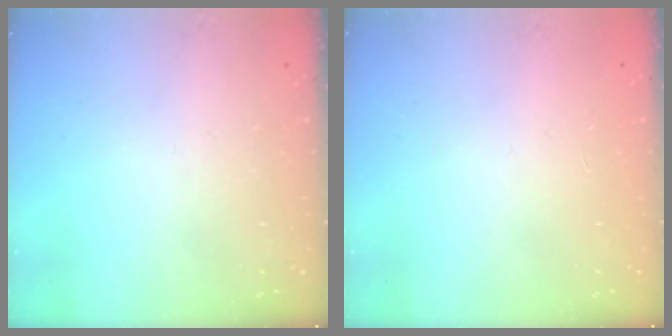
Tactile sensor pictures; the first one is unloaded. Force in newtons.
{"total": 0.0}